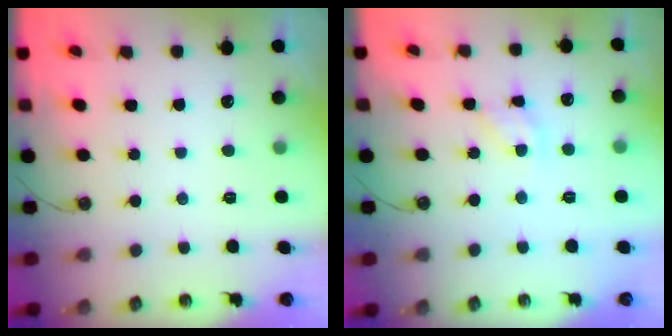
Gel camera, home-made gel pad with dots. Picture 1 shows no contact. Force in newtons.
{"total": 8.2, "press": 8.2, "slide": 0.4}